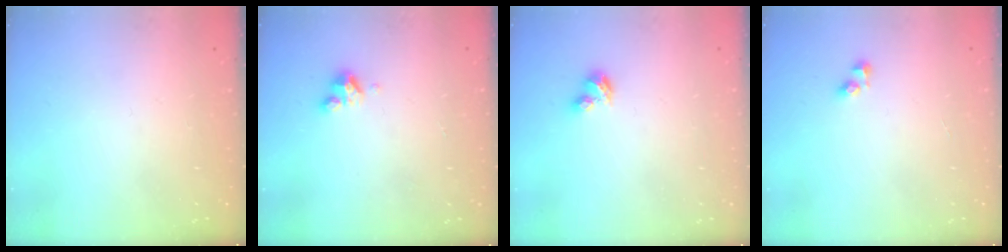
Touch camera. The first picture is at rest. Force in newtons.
{"total": 4.4, "press": 4.4, "slide": 0.4}
{"total": 3.1, "press": 3.1, "slide": 0.5}
{"total": 2.0, "press": 2.0, "slide": 0.3}